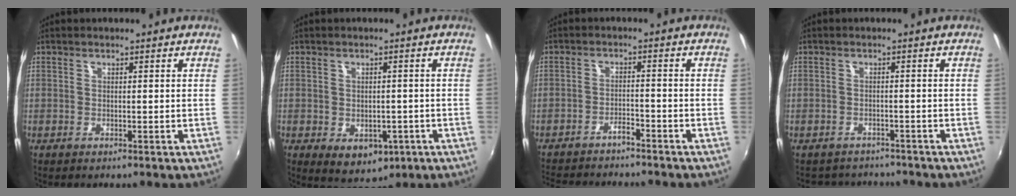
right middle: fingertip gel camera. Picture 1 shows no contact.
{"total": 6.5, "force": [-2.0, 4.6, 4.2], "torque": [-0.067, -0.014, -0.017]}
{"total": 8.2, "force": [-7.5, 1.5, 3.0], "torque": [-0.076, 0.002, -0.116]}
{"total": 4.9, "force": [-4.4, 2.0, 0.5], "torque": [-0.018, 0.003, -0.066]}